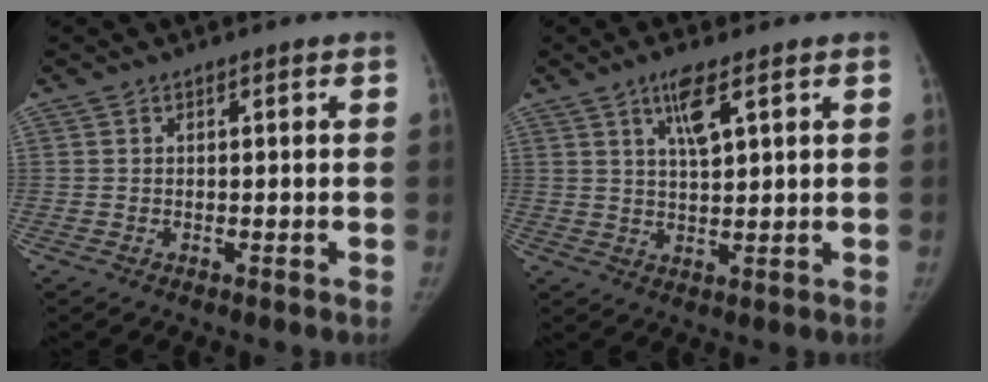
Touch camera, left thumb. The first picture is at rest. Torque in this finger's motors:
{"motor_torque": [-0.23, 0.35, -0.14, -0.01, 0.09]}